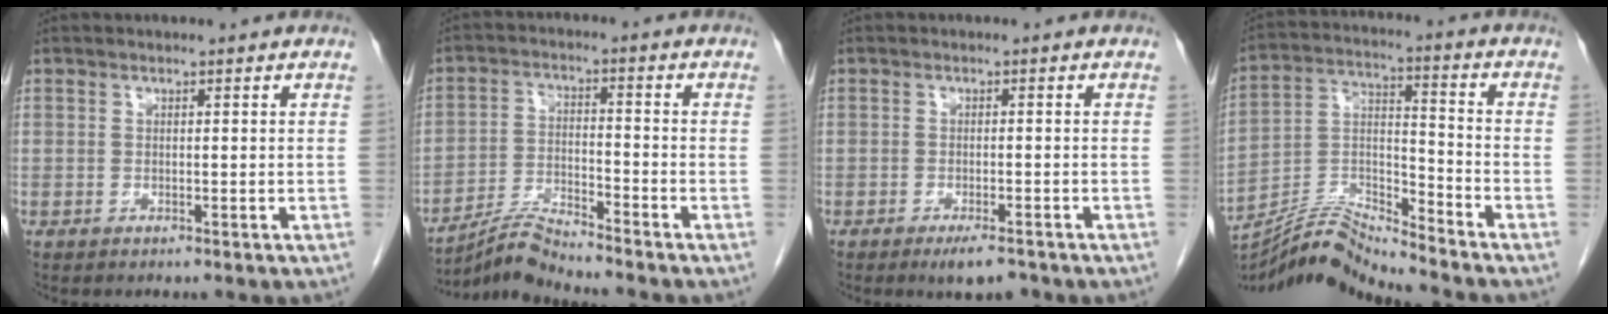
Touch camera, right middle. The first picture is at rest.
{"total": 6.0, "force": [-5.8, -1.1, 1.1], "torque": [-0.026, -0.013, -0.110]}
{"total": 3.3, "force": [-2.4, 0.7, 2.2], "torque": [-0.037, -0.005, -0.033]}
{"total": 11.2, "force": [-11.0, -1.4, 1.7], "torque": [-0.035, 0.029, -0.205]}